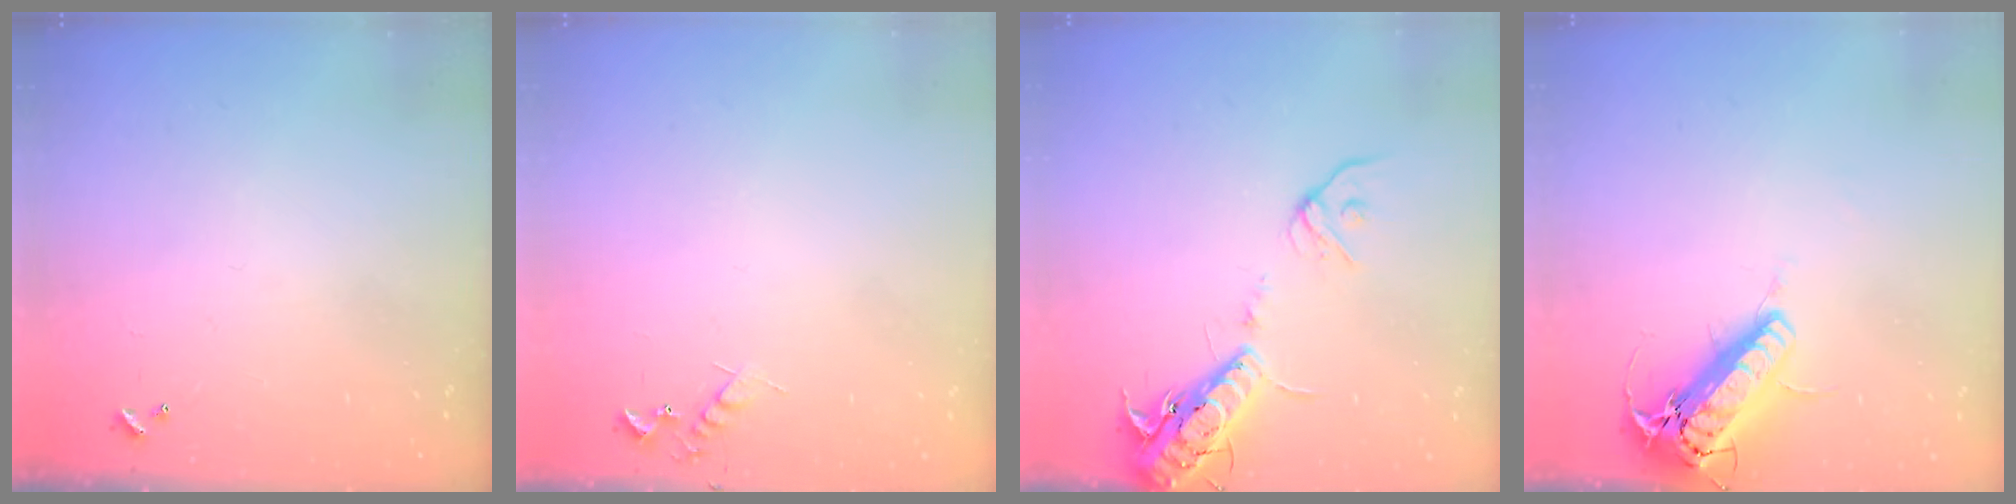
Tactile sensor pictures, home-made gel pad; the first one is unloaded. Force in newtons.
{"total": 6.1, "press": 6.0, "slide": 0.9}
{"total": 16.3, "press": 16.0, "slide": 3.3}
{"total": 18.2, "press": 17.8, "slide": 3.8}